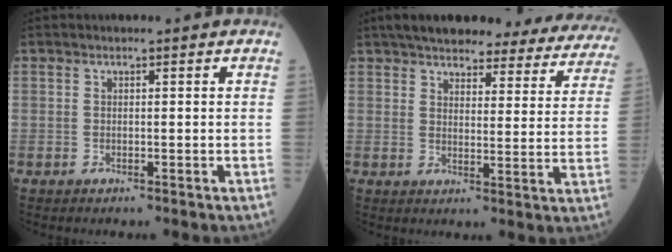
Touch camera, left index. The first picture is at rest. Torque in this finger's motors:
{"motor_torque": [1.00, -1.14, 0.63, 0.08]}